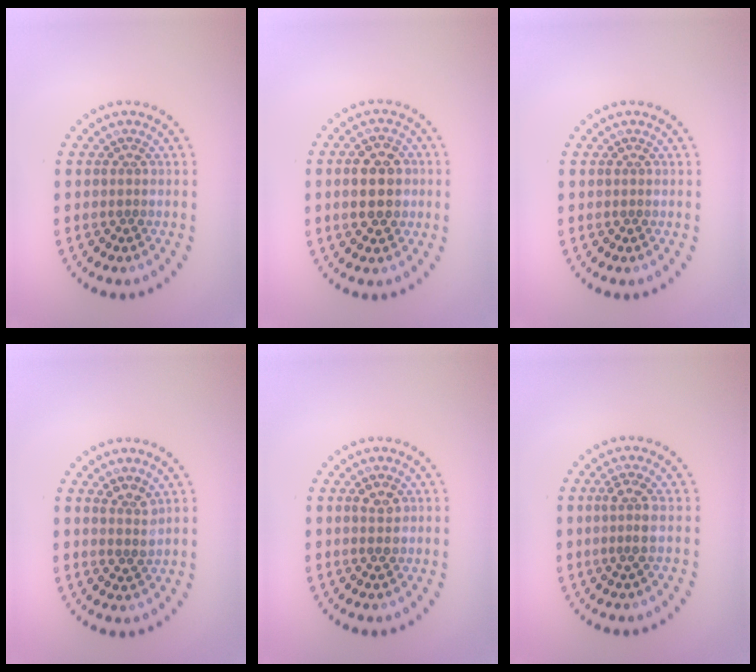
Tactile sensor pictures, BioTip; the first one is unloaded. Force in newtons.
{"total": 5.1, "press": 5.0, "slide": 0.2}
{"total": 0.0}
{"total": 1.3, "press": 1.2, "slide": 0.6}
{"total": 1.5, "press": 1.5, "slide": 0.2}
{"total": 1.8, "press": 1.4, "slide": 1.2}